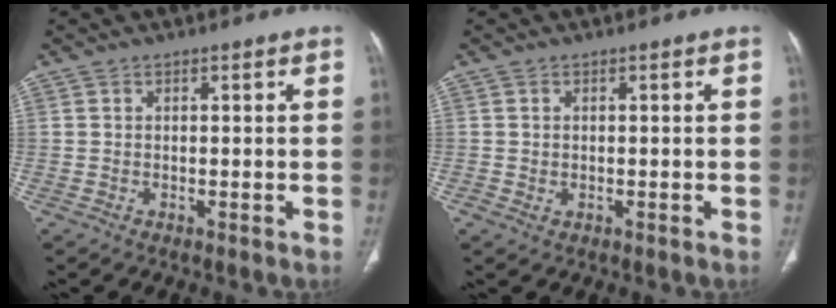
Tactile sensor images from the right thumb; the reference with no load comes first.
{"total": 1.0, "force": [-0.2, 0.8, 0.6], "torque": [-0.011, -0.001, 0.001]}